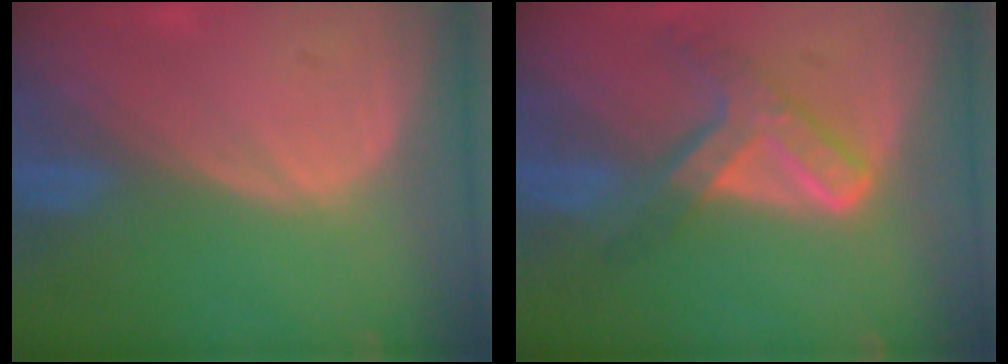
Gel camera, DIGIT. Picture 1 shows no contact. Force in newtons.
{"total": 7.3, "press": 6.1, "slide": 4.0}